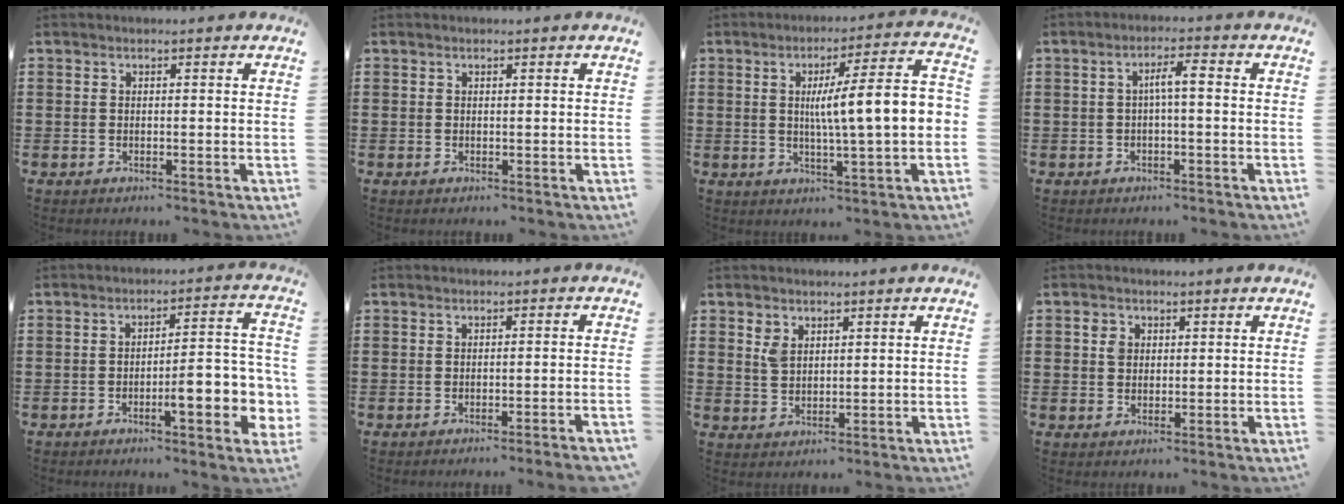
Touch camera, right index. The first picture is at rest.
{"total": 0.0}
{"total": 10.1, "force": [0.4, 0.9, 10.1], "torque": [-0.167, -0.007, -0.002]}
{"total": 3.1, "force": [-0.2, 0.5, 3.1], "torque": [-0.059, 0.008, -0.007]}
{"total": 8.4, "force": [-2.8, 2.1, 7.6], "torque": [-0.105, -0.009, -0.048]}
{"total": 1.6, "force": [-1.2, -0.4, 0.8], "torque": [-0.014, -0.001, -0.024]}
{"total": 2.7, "force": [1.7, 1.6, 1.4], "torque": [-0.033, 0.004, 0.033]}
{"total": 2.2, "force": [0.6, 1.8, 1.0], "torque": [-0.027, 0.009, 0.011]}